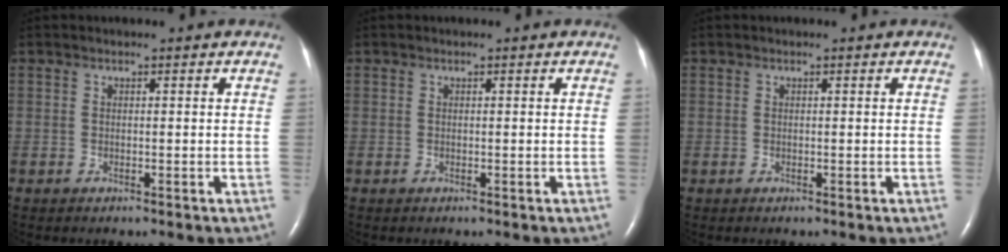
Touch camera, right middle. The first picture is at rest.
{"total": 0.0}
{"total": 0.0}